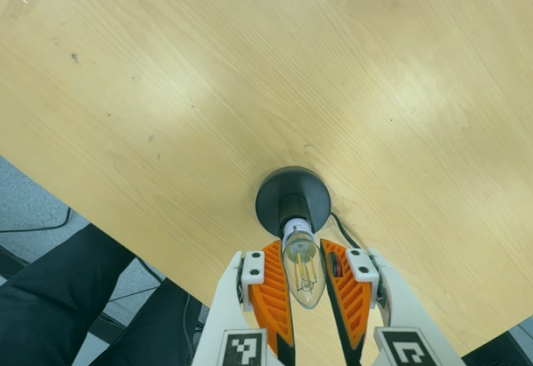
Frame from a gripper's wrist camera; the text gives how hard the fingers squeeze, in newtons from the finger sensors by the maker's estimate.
{"total": 12.6, "left": 12.0, "right": 13.1}